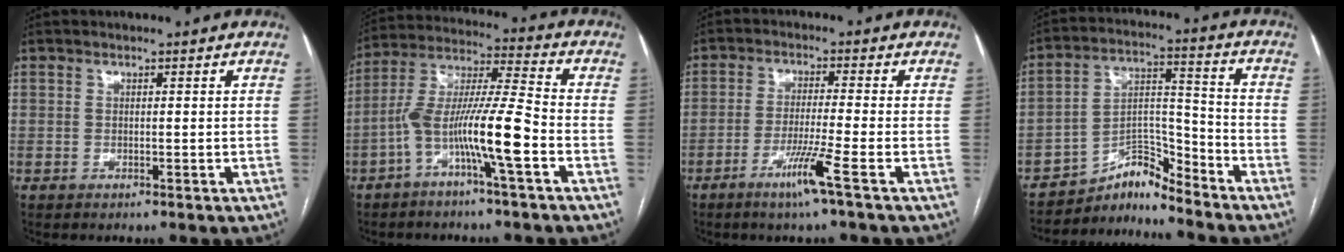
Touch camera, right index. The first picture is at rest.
{"total": 12.1, "force": [-4.8, -0.1, 11.1], "torque": [-0.218, 0.017, -0.091]}
{"total": 6.2, "force": [-3.3, -1.4, 5.1], "torque": [-0.093, -0.015, -0.067]}
{"total": 6.7, "force": [-6.6, 0.5, 0.1], "torque": [0.003, 0.045, -0.116]}